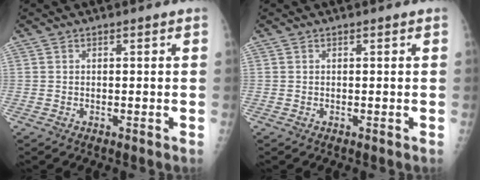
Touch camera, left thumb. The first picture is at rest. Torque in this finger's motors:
{"motor_torque": [0.15, -0.06, -0.02, -0.10, 0.01]}